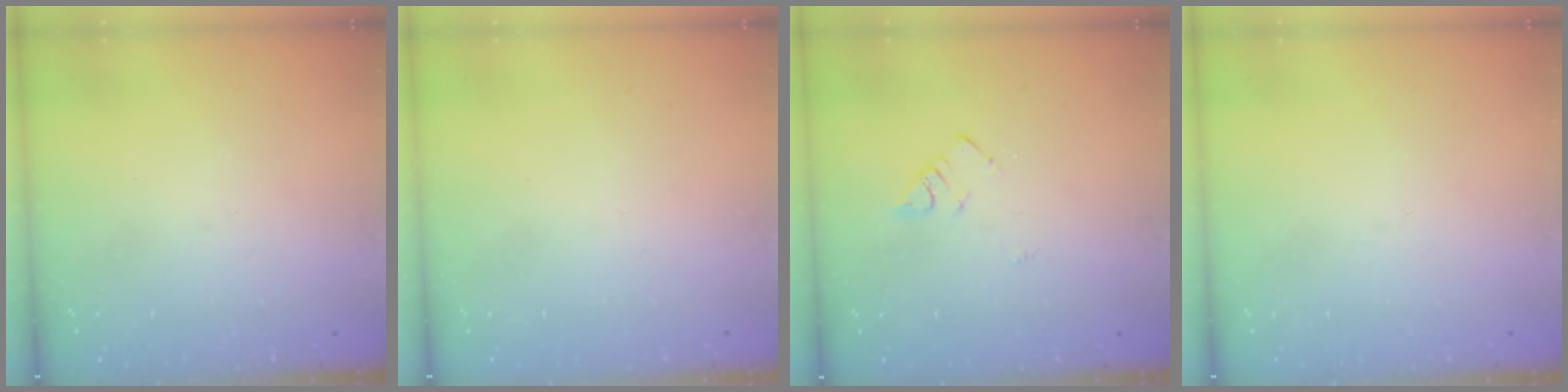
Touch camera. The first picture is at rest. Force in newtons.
{"total": 1.8, "press": 1.8, "slide": 0.2}
{"total": 2.8, "press": 2.7, "slide": 0.4}
{"total": 0.0}